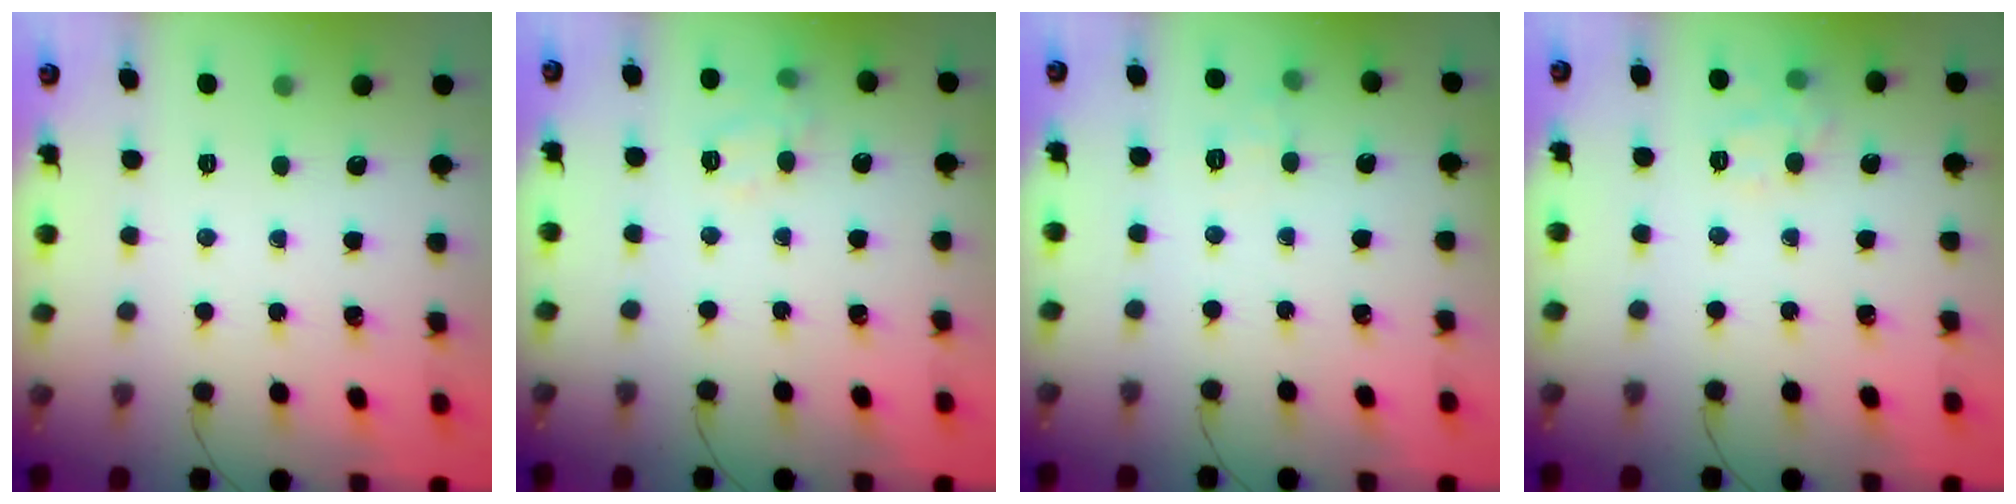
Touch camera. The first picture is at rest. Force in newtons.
{"total": 9.2, "press": 9.1, "slide": 1.2}
{"total": 6.1, "press": 5.9, "slide": 1.5}
{"total": 8.9, "press": 8.8, "slide": 1.2}